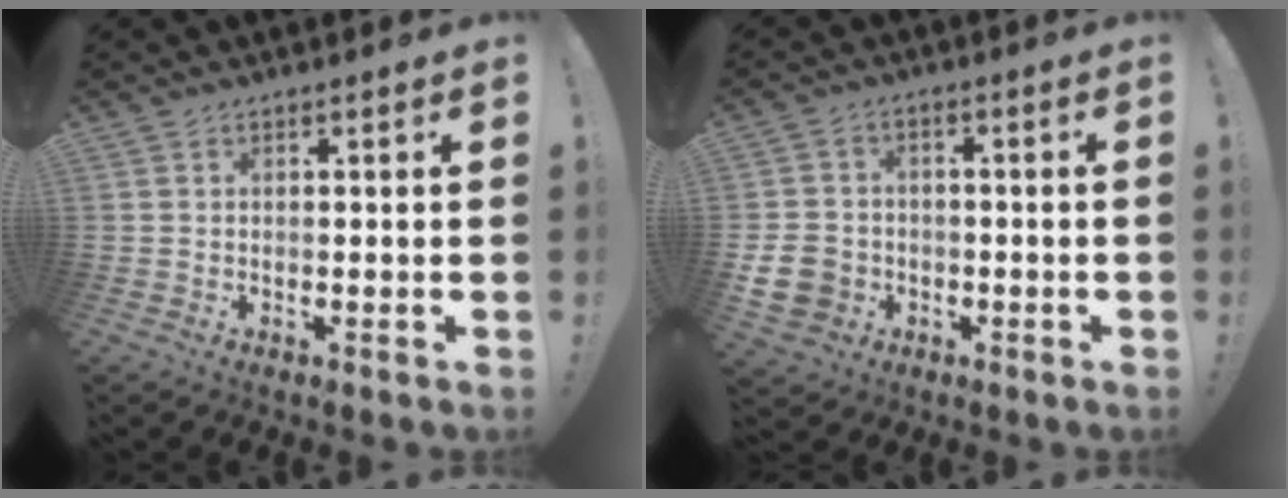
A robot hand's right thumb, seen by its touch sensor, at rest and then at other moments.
{"total": 9.9, "force": [-2.8, 8.4, 4.5], "torque": [-0.086, 0.018, -0.049]}